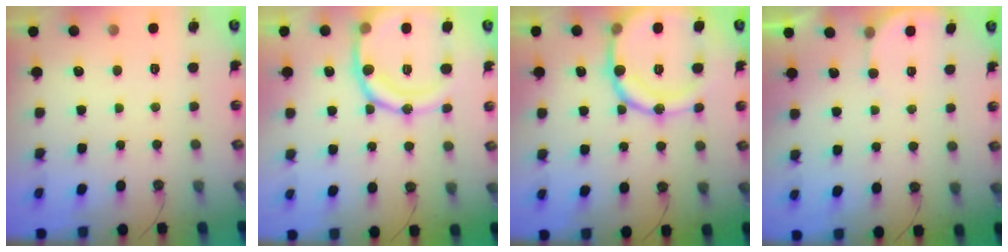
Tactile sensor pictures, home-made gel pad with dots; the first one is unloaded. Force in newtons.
{"total": 18.5, "press": 18.4, "slide": 2.1}
{"total": 19.5, "press": 19.4, "slide": 2.1}
{"total": 2.2, "press": 2.2, "slide": 0.2}